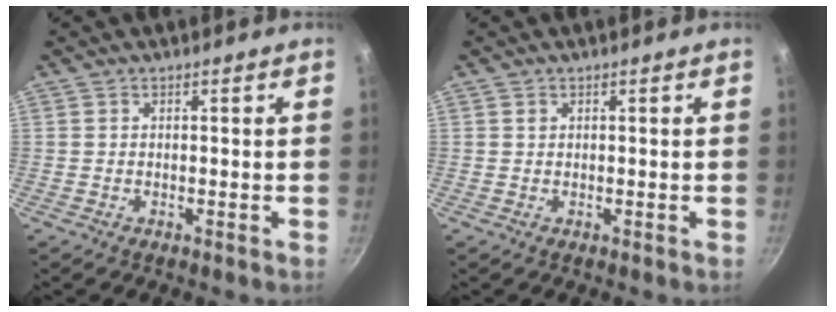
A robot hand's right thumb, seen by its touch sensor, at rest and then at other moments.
{"total": 0.6, "force": [0.3, 0.5, 0.2], "torque": [-0.002, 0.001, 0.005]}